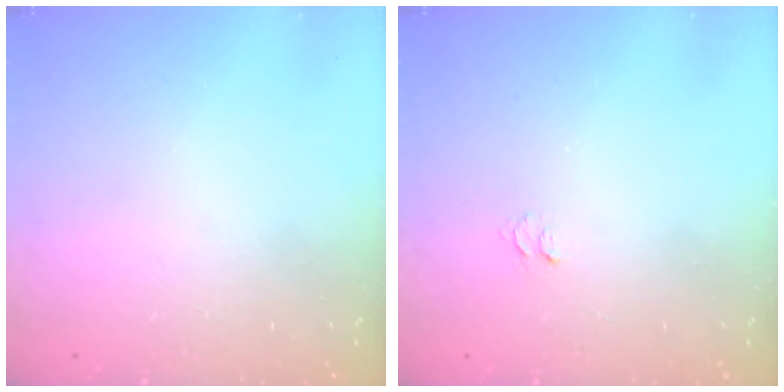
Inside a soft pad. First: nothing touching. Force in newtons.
{"total": 3.6, "press": 3.6, "slide": 0.4}